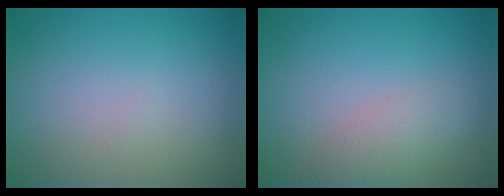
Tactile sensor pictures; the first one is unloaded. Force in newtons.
{"total": 2.4, "press": 2.4, "slide": 0.2}